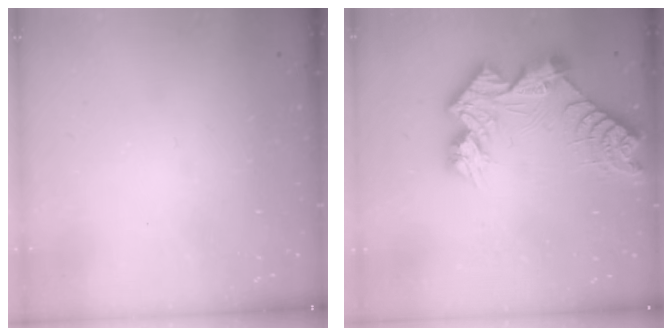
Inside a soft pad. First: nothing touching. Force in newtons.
{"total": 13.4, "press": 13.4, "slide": 1.1}